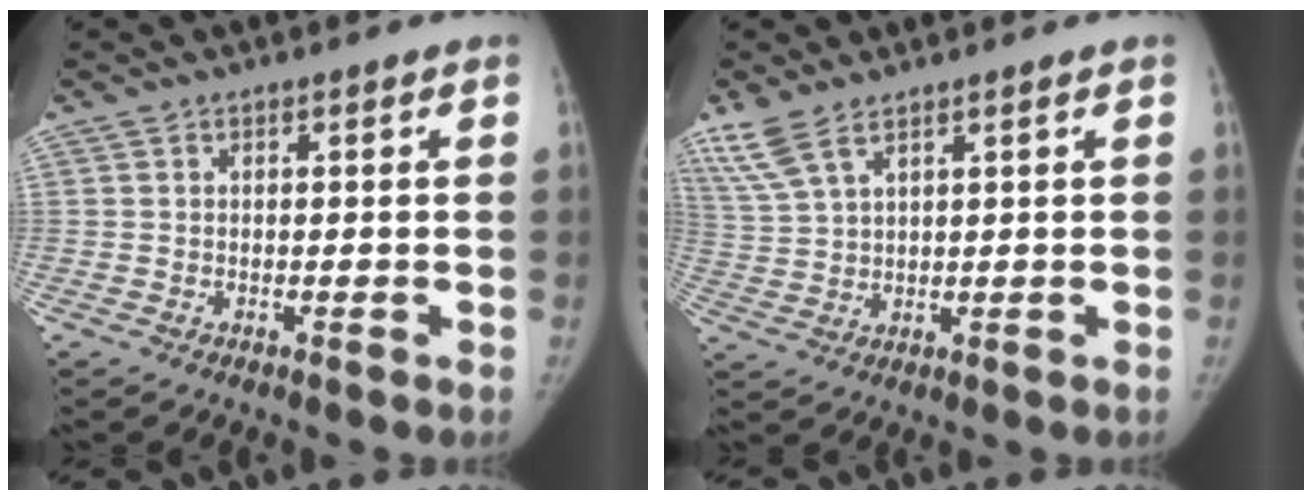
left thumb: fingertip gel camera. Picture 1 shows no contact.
{"total": 7.7, "force": [5.6, 2.5, 4.7], "torque": [-0.116, -0.006, 0.126]}